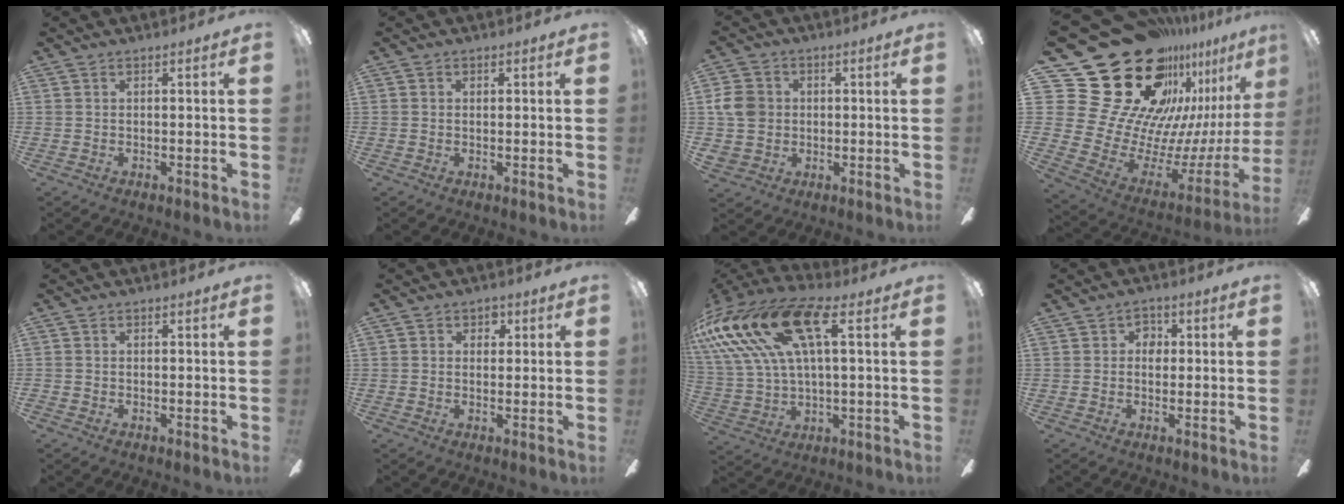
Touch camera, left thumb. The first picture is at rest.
{"total": 0.7, "force": [0.1, 0.6, 0.3], "torque": [0.003, 0.001, -0.001]}
{"total": 7.7, "force": [0.8, 7.0, 3.1], "torque": [-0.060, 0.018, 0.020]}
{"total": 37.1, "force": [22.5, 21.1, 20.5], "torque": [-0.323, -0.209, 0.476]}
{"total": 0.5, "force": [-0.3, 0.3, 0.2], "torque": [-0.003, 0.002, -0.007]}
{"total": 2.7, "force": [0.7, 2.4, 1.2], "torque": [-0.009, 0.004, 0.009]}
{"total": 21.9, "force": [7.6, 10.5, 17.6], "torque": [-0.364, -0.013, 0.130]}
{"total": 3.3, "force": [0.0, 2.7, 1.9], "torque": [-0.012, 0.002, -0.006]}